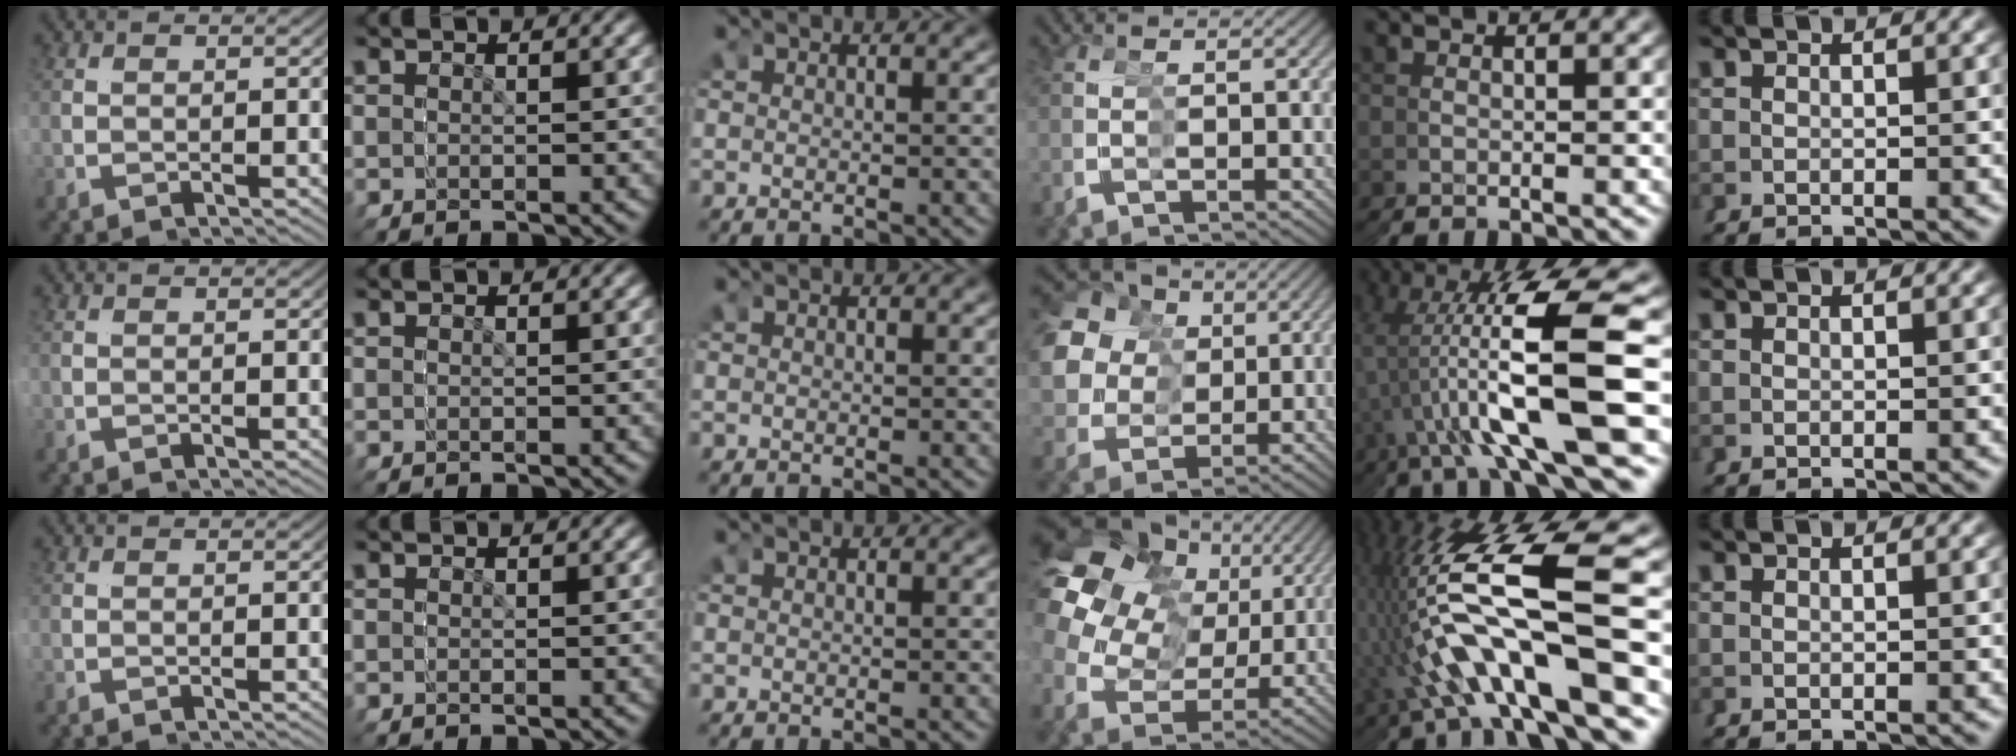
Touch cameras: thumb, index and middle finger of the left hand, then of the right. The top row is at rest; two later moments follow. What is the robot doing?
{"motion": "grasp_and_lifting", "object": "straw"}